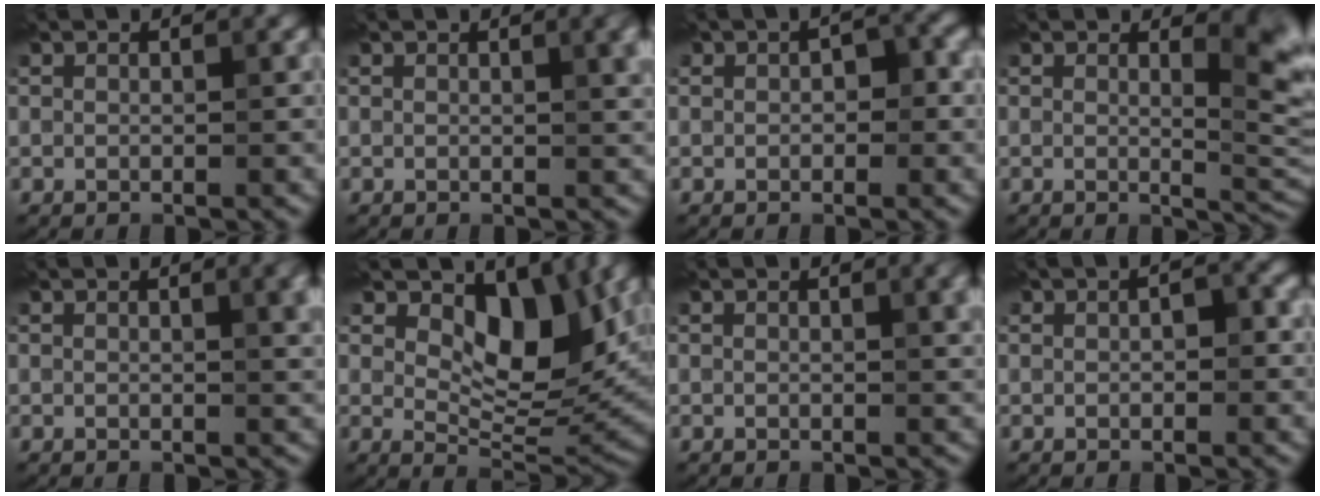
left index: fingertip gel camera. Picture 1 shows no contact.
{"total": 4.2, "force": [1.4, 1.7, 3.6], "torque": [-0.036, 0.003, 0.025]}
{"total": 2.7, "force": [0.0, 1.8, 2.0], "torque": [-0.027, 0.002, -0.005]}
{"total": 4.6, "force": [1.4, 1.6, 4.1], "torque": [-0.040, -0.008, 0.022]}
{"total": 4.3, "force": [1.4, 1.7, 3.7], "torque": [-0.036, 0.003, 0.024]}
{"total": 8.0, "force": [3.2, 4.3, 5.9], "torque": [-0.081, -0.020, 0.053]}
{"total": 3.3, "force": [1.2, 1.2, 2.8], "torque": [-0.033, 0.004, 0.018]}
{"total": 2.1, "force": [0.2, 1.3, 1.7], "torque": [-0.022, 0.004, 0.001]}